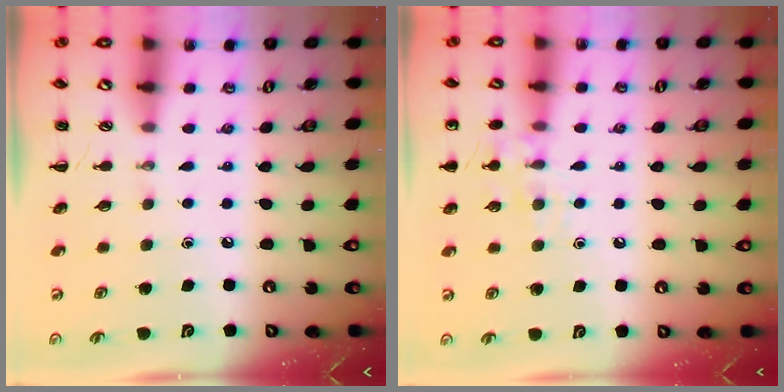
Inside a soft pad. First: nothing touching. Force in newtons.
{"total": 9.0, "press": 8.9, "slide": 1.7}